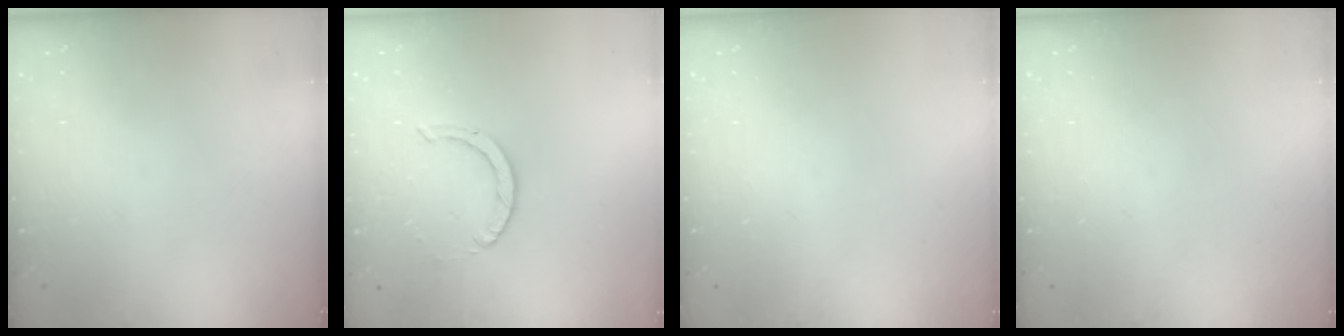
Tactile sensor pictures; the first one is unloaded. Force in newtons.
{"total": 2.0, "press": 2.0, "slide": 0.2}
{"total": 0.0}
{"total": 0.0}